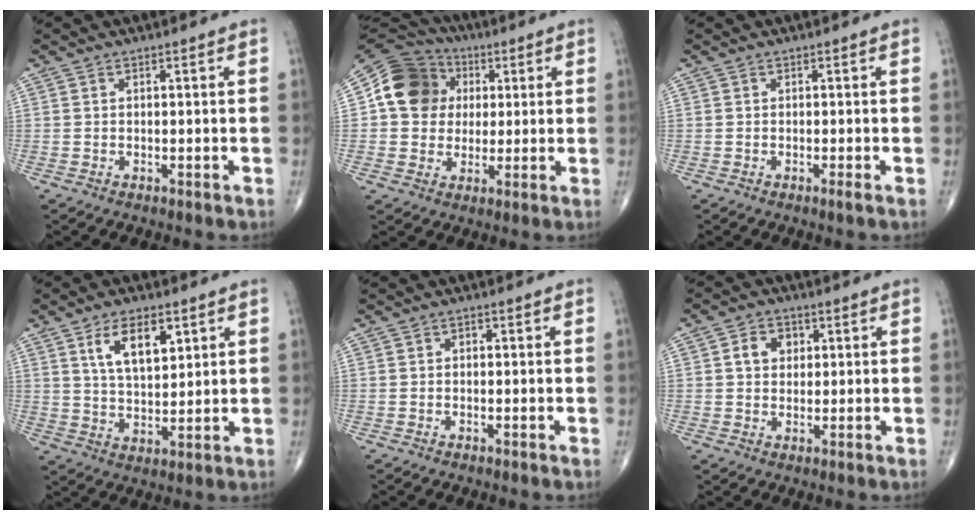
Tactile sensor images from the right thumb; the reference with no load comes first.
{"total": 13.6, "force": [2.4, 11.9, 6.2], "torque": [-0.093, 0.013, 0.033]}
{"total": 0.7, "force": [-0.4, -0.1, 0.6], "torque": [-0.014, -0.002, -0.008]}
{"total": 9.6, "force": [4.3, 4.7, 7.2], "torque": [-0.107, -0.022, 0.082]}
{"total": 0.9, "force": [0.1, 0.7, 0.5], "torque": [-0.001, 0.002, -0.001]}
{"total": 4.8, "force": [1.2, 3.8, 2.7], "torque": [-0.022, 0.003, 0.015]}